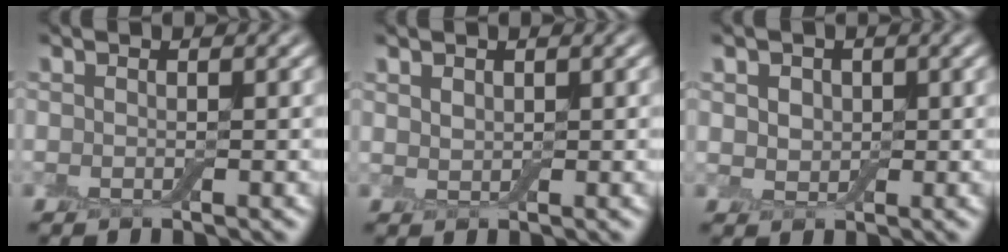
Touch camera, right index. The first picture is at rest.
{"total": 1.0, "force": [0.7, 0.7, 0.4], "torque": [-0.009, 0.000, 0.017]}
{"total": 3.1, "force": [1.2, 2.4, 1.5], "torque": [-0.028, 0.011, 0.008]}